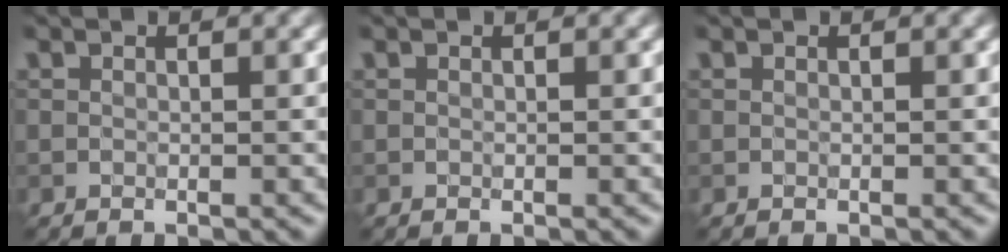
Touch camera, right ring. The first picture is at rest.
{"total": 0.0}
{"total": 0.0}